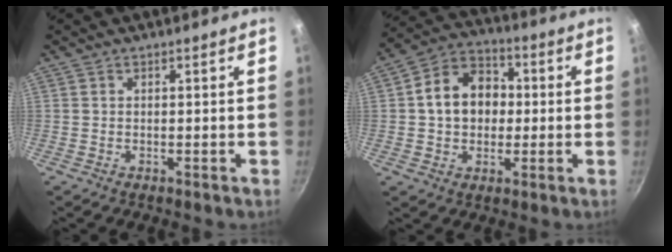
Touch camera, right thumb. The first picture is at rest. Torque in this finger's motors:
{"motor_torque": [-0.52, 0.95, 0.34, -0.03, 0.07]}